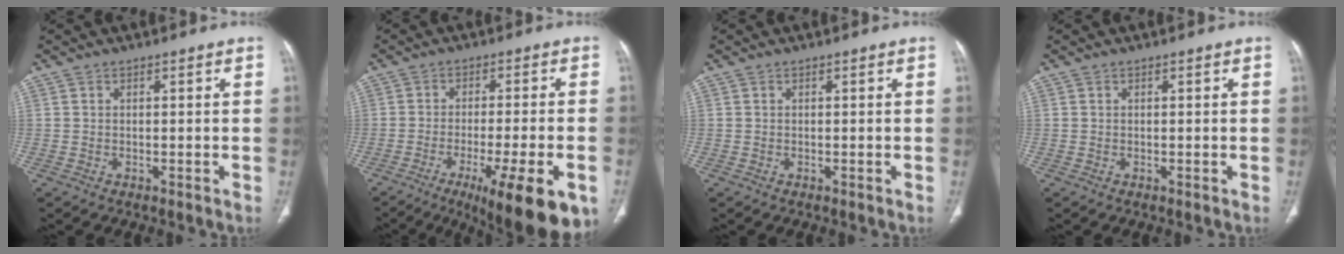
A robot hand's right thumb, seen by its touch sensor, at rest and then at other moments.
{"total": 16.4, "force": [-8.4, 3.4, 13.6], "torque": [-0.155, 0.005, -0.119]}
{"total": 0.0}
{"total": 0.0}